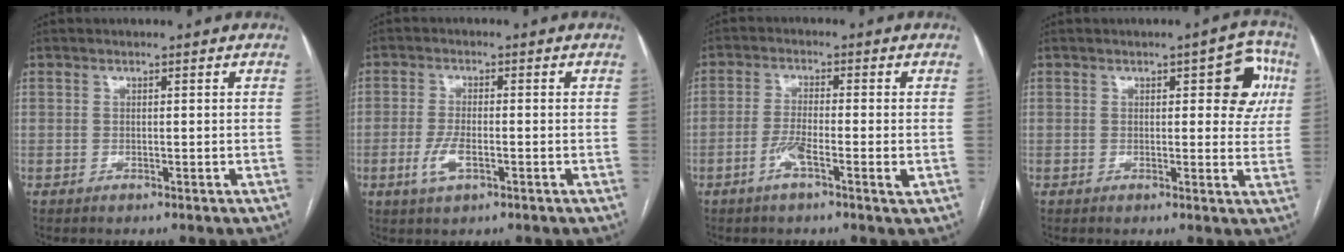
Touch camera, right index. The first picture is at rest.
{"total": 4.1, "force": [-1.5, 1.2, 3.6], "torque": [-0.079, -0.003, -0.026]}
{"total": 5.0, "force": [-1.9, 0.5, 4.6], "torque": [-0.088, -0.004, -0.038]}
{"total": 6.9, "force": [2.1, 2.7, 6.0], "torque": [-0.048, 0.017, 0.018]}